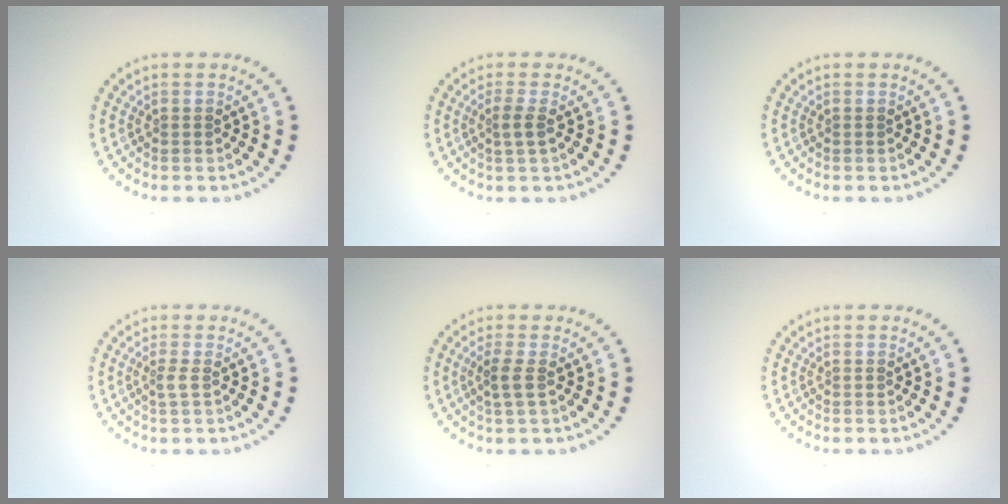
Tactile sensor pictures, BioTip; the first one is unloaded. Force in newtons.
{"total": 1.4, "press": 1.1, "slide": 0.9}
{"total": 0.0}
{"total": 1.0, "press": 0.8, "slide": 0.6}
{"total": 1.6, "press": 1.3, "slide": 0.9}
{"total": 0.0}